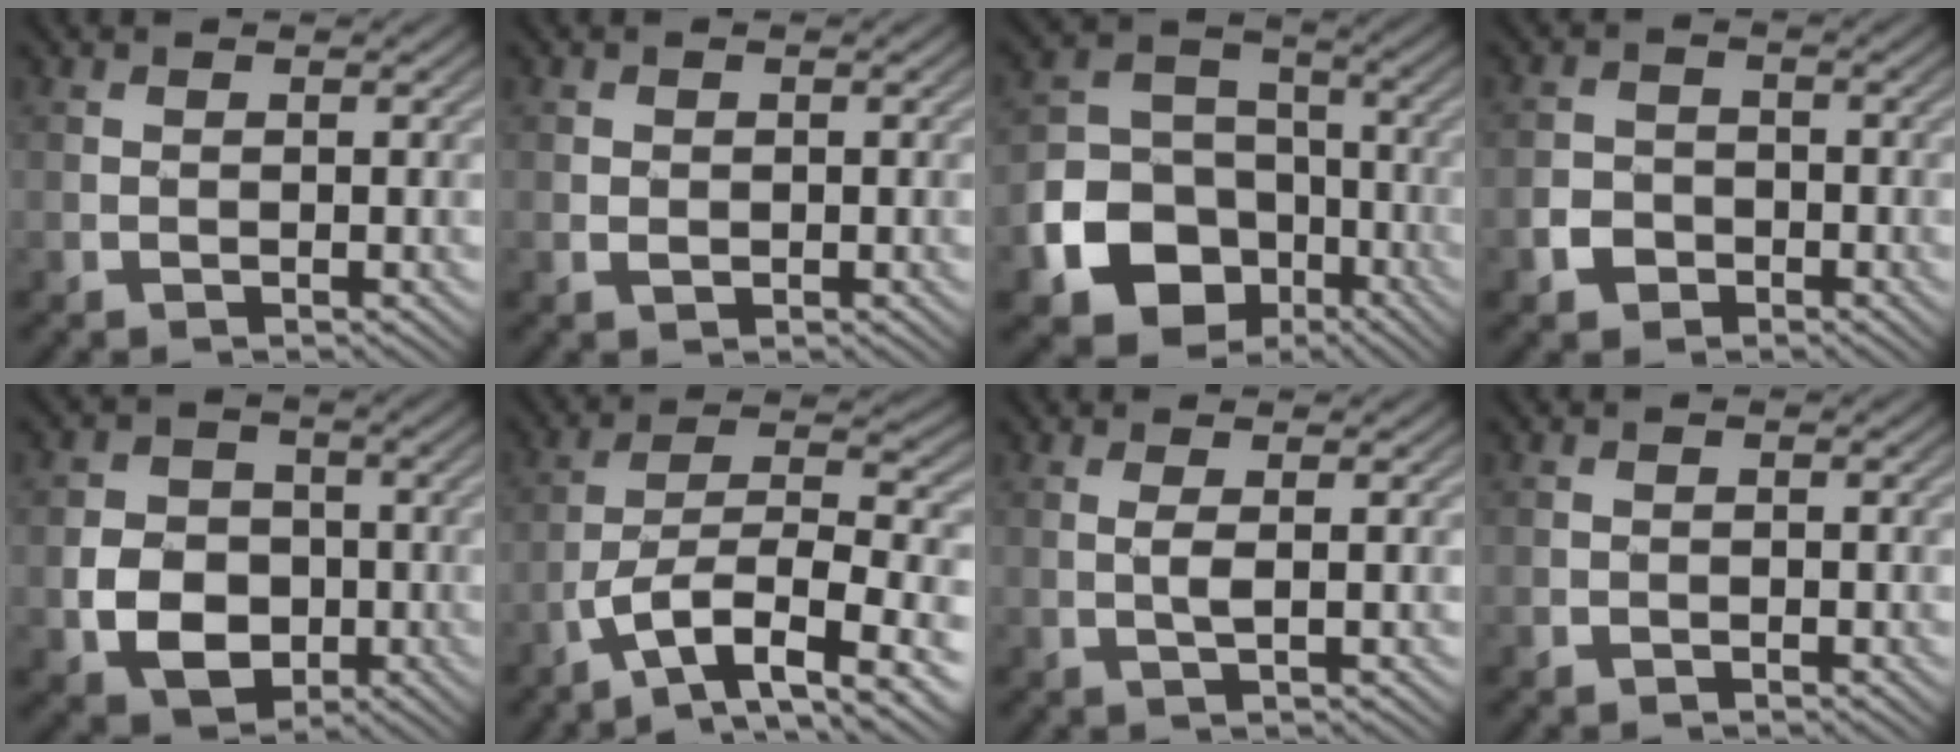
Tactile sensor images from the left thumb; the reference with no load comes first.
{"total": 0.8, "force": [0.0, 0.7, 0.4], "torque": [-0.011, -0.006, 0.002]}
{"total": 13.3, "force": [-6.0, 10.4, 5.8], "torque": [-0.150, -0.046, -0.116]}
{"total": 2.8, "force": [-1.6, 2.2, 0.9], "torque": [-0.015, -0.001, -0.033]}
{"total": 7.0, "force": [-1.9, 5.7, 3.6], "torque": [-0.073, -0.009, -0.046]}
{"total": 10.7, "force": [-5.0, 3.8, 8.6], "torque": [-0.151, -0.008, -0.093]}
{"total": 1.7, "force": [0.1, 0.2, 1.7], "torque": [-0.037, 0.004, -0.004]}
{"total": 0.8, "force": [-0.7, 0.4, 0.2], "torque": [-0.005, -0.005, -0.012]}